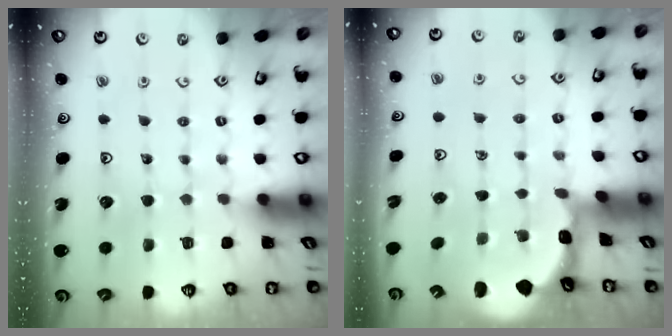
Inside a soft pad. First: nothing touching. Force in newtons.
{"total": 1.2, "press": 1.1, "slide": 0.4}